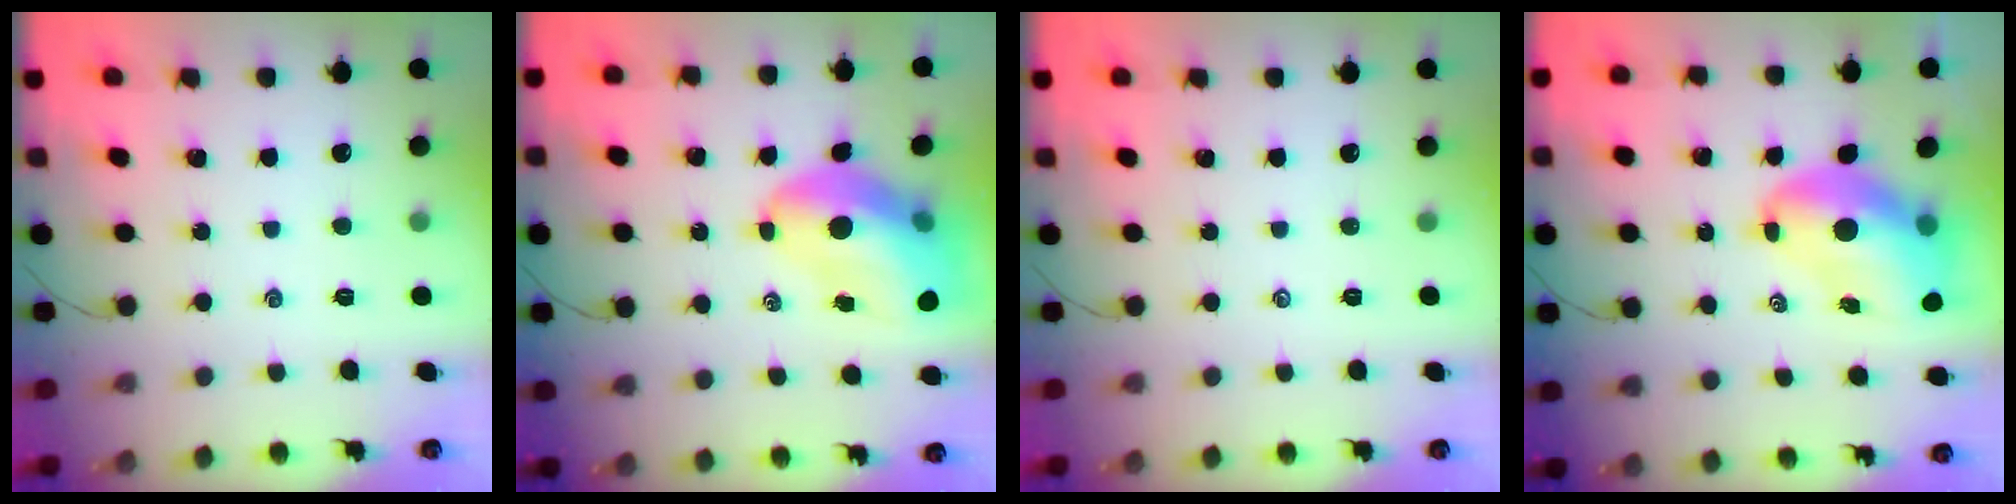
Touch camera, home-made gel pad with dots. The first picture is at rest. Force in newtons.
{"total": 15.3, "press": 14.6, "slide": 4.4}
{"total": 0.0}
{"total": 11.0, "press": 10.5, "slide": 3.2}